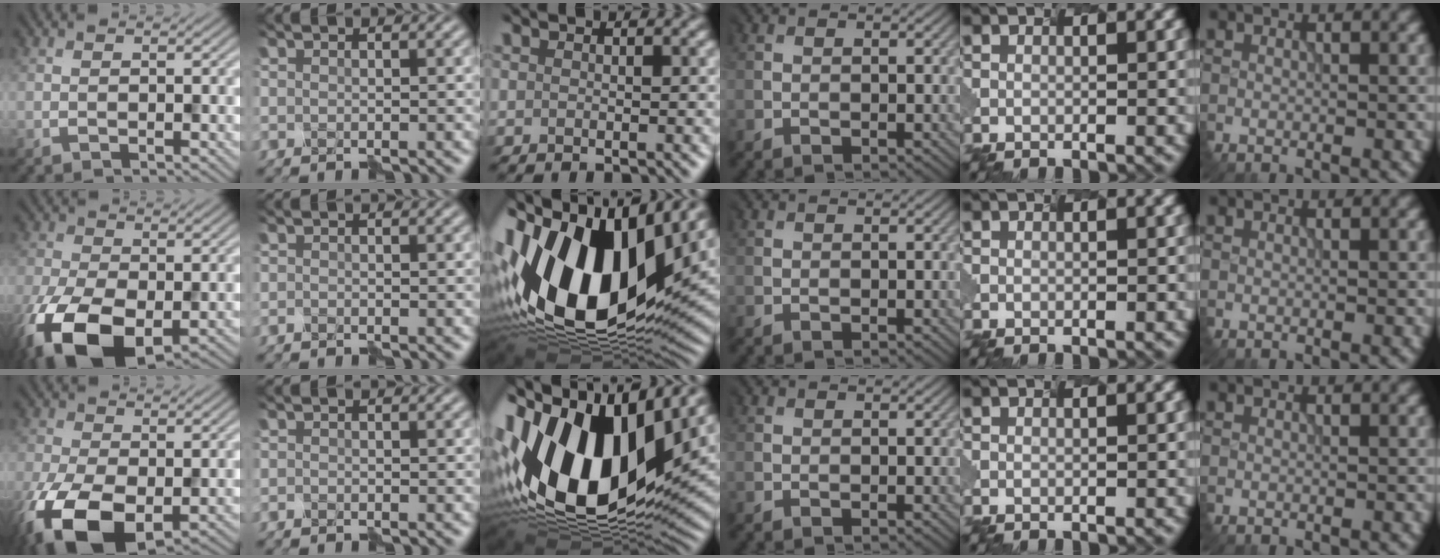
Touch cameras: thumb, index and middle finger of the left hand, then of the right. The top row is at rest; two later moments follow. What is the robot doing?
{"motion": "disassemble", "object": "velcro strap"}